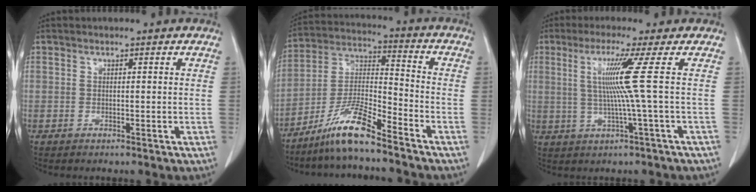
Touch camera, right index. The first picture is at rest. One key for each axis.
{"total": 10.1, "fx": -7.9, "fy": 0.4, "fz": 6.3, "tx": -0.130, "ty": -0.005, "tz": -0.152}
{"total": 7.0, "fx": 1.1, "fy": -2.8, "fz": 6.4, "tx": -0.130, "ty": 0.000, "tz": 0.032}